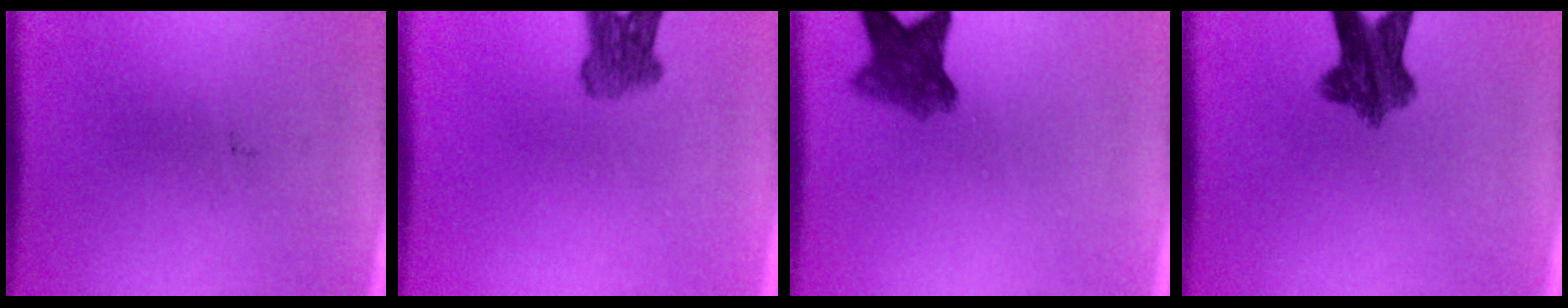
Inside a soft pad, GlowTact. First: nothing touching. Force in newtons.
{"total": 4.7}
{"total": 5.6}
{"total": 7.6}